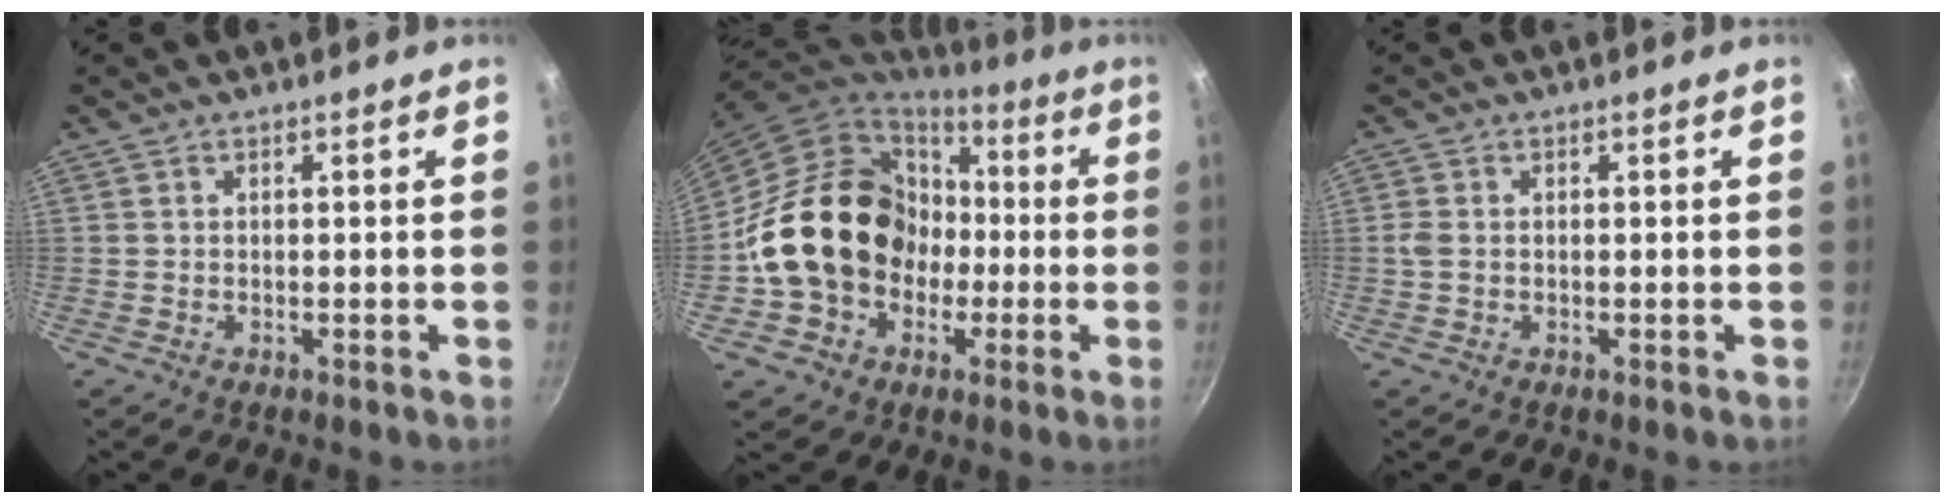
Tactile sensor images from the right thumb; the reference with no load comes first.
{"total": 20.7, "force": [-1.3, 17.4, 11.2], "torque": [-0.170, 0.047, -0.013]}
{"total": 1.8, "force": [0.0, 1.3, 1.2], "torque": [-0.028, 0.002, -0.001]}